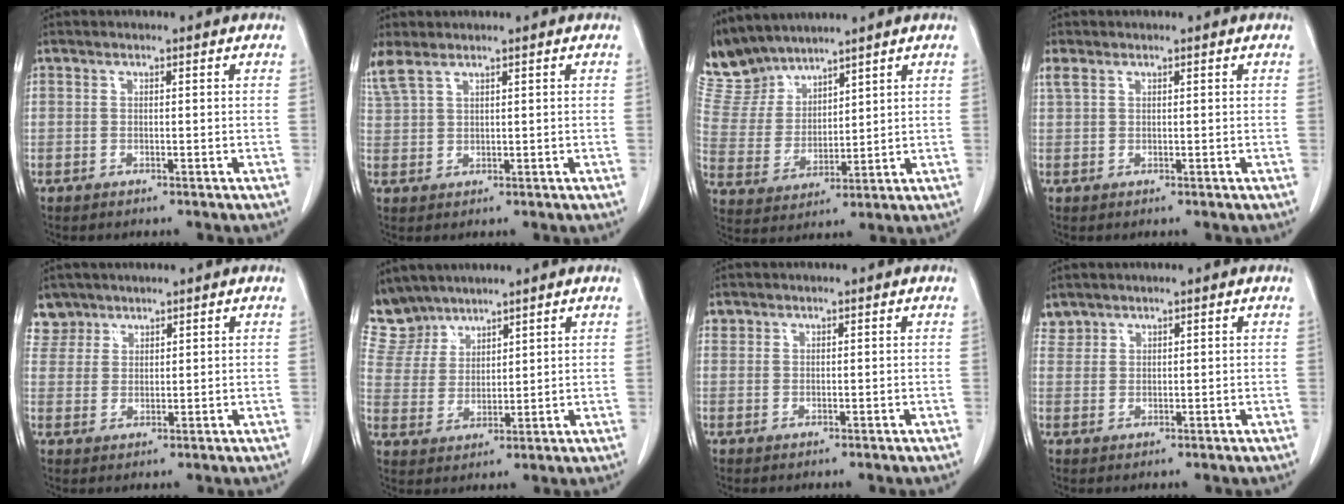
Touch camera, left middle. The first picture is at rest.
{"total": 3.8, "force": [3.1, 1.0, 1.9], "torque": [-0.059, 0.018, 0.076]}
{"total": 8.6, "force": [8.3, 2.2, 0.7], "torque": [-0.034, 0.015, 0.188]}
{"total": 1.5, "force": [1.0, 0.8, 0.8], "torque": [-0.028, 0.015, 0.025]}
{"total": 3.7, "force": [3.0, 2.1, -0.7], "torque": [0.021, 0.003, 0.059]}
{"total": 7.8, "force": [7.2, 3.1, 0.0], "torque": [-0.007, 0.009, 0.157]}
{"total": 0.9, "force": [0.6, 0.6, 0.0], "torque": [0.005, 0.005, 0.009]}
{"total": 1.9, "force": [1.7, 0.8, -0.4], "torque": [0.010, 0.007, 0.032]}